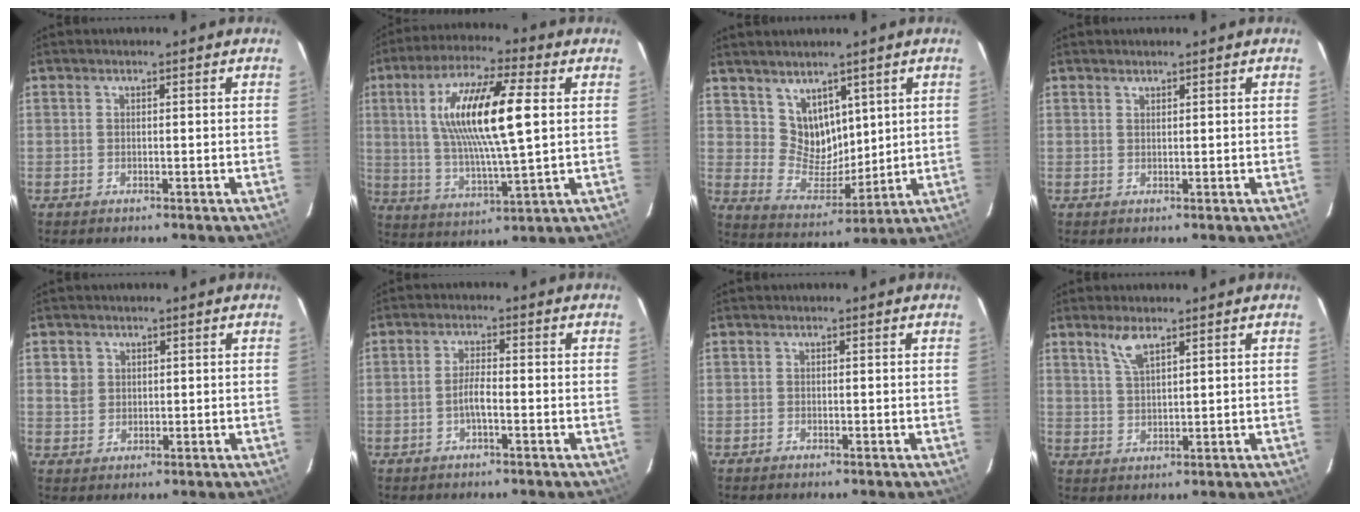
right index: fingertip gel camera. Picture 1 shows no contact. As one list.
[{"total": 17.6, "force": [3.6, 3.7, 16.8], "torque": [-0.315, 0.009, 0.066]}, {"total": 8.4, "force": [5.0, 6.1, 3.0], "torque": [-0.048, -0.002, 0.109]}, {"total": 0.6, "force": [0.6, 0.1, 0.1], "torque": [-0.002, 0.002, 0.012]}, {"total": 3.1, "force": [0.9, 2.9, 0.8], "torque": [-0.010, 0.011, 0.019]}, {"total": 2.8, "force": [-1.2, 0.4, 2.5], "torque": [-0.050, 0.003, -0.023]}, {"total": 0.0}, {"total": 4.1, "force": [2.8, 1.1, 2.8], "torque": [-0.055, 0.002, 0.058]}]